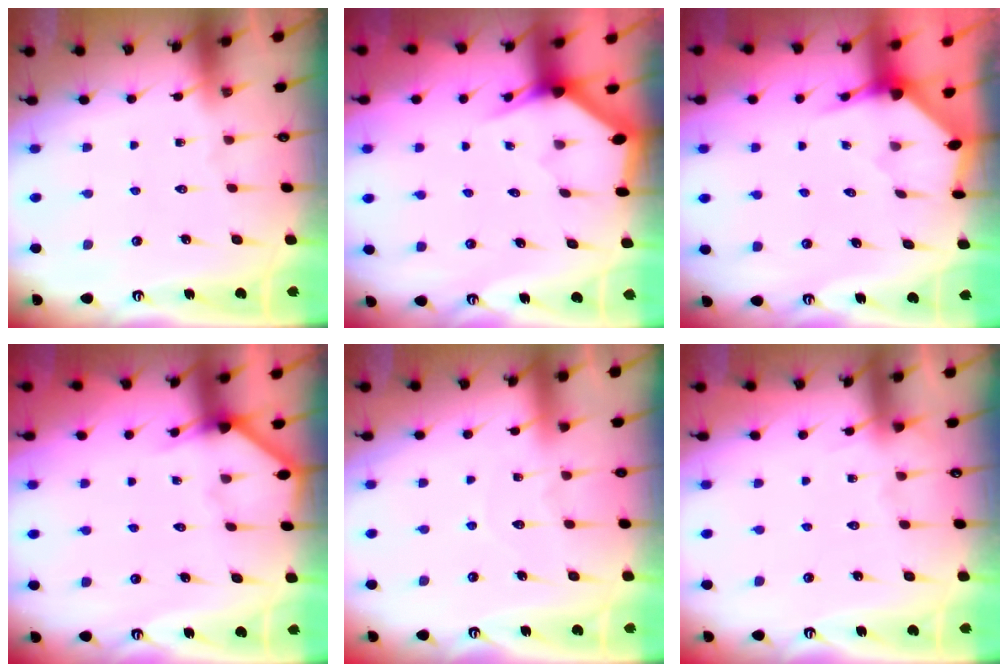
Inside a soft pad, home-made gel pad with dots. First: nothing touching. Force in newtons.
{"total": 2.9, "press": 2.9, "slide": 0.0}
{"total": 3.3, "press": 3.3, "slide": 0.3}
{"total": 4.9, "press": 4.8, "slide": 0.4}
{"total": 5.1, "press": 5.1, "slide": 0.3}
{"total": 3.8, "press": 3.7, "slide": 0.6}